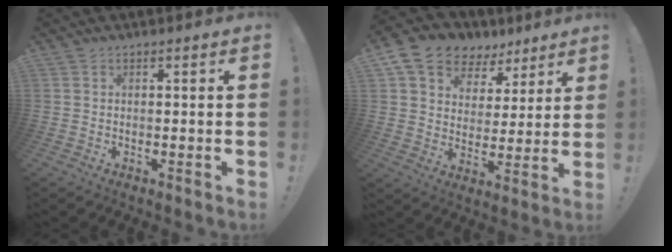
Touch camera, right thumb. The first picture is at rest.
{"total": 11.3, "force": [7.5, 7.9, 3.2], "torque": [-0.055, -0.055, 0.145]}